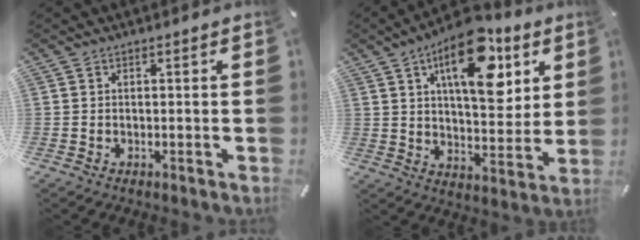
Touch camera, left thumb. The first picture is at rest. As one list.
[{"total": 18.5, "force": [9.3, 9.1, 13.1], "torque": [-0.189, -0.038, 0.153]}]